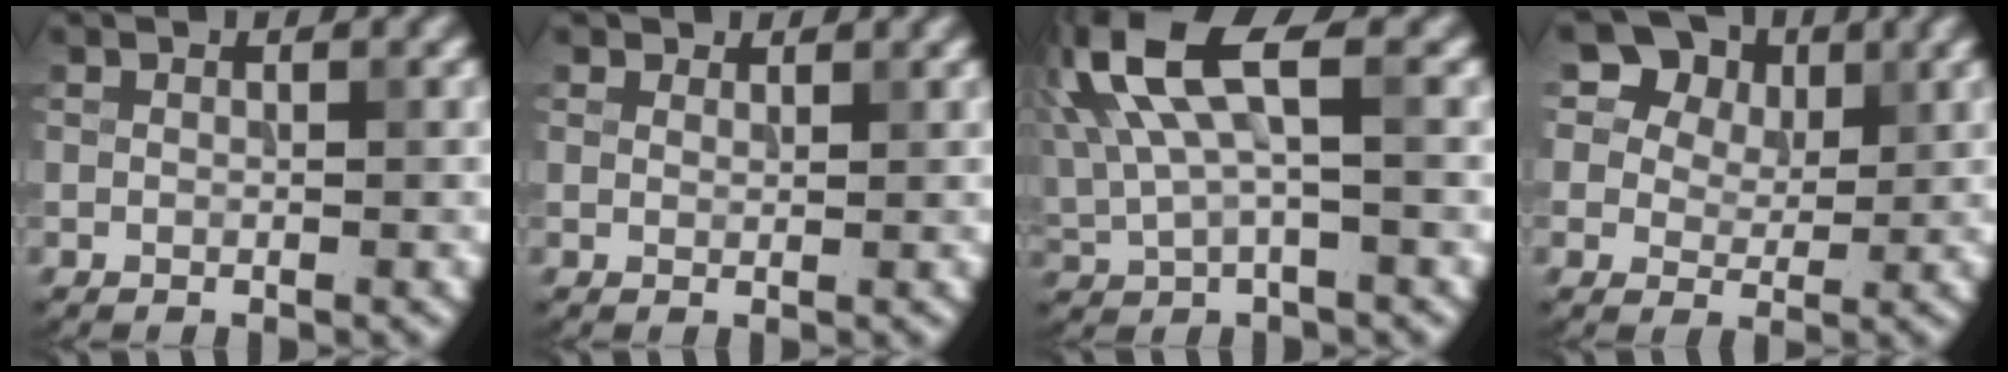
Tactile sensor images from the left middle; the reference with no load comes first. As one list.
[{"total": 1.4, "force": [1.2, 0.6, 0.2], "torque": [-0.007, -0.004, 0.013]}, {"total": 7.5, "force": [2.4, 2.6, 6.6], "torque": [-0.147, 0.013, 0.043]}, {"total": 11.8, "force": [7.0, 8.0, 5.1], "torque": [-0.107, 0.034, 0.099]}]